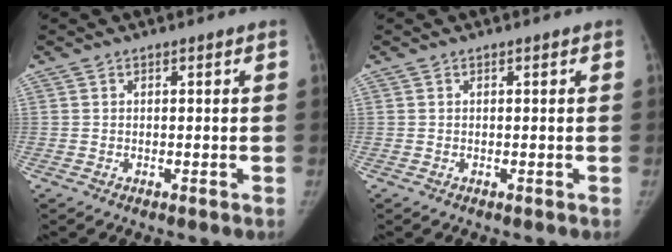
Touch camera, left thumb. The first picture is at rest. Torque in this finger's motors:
{"motor_torque": [-0.09, 0.15, 0.16, -0.34, 0.01]}